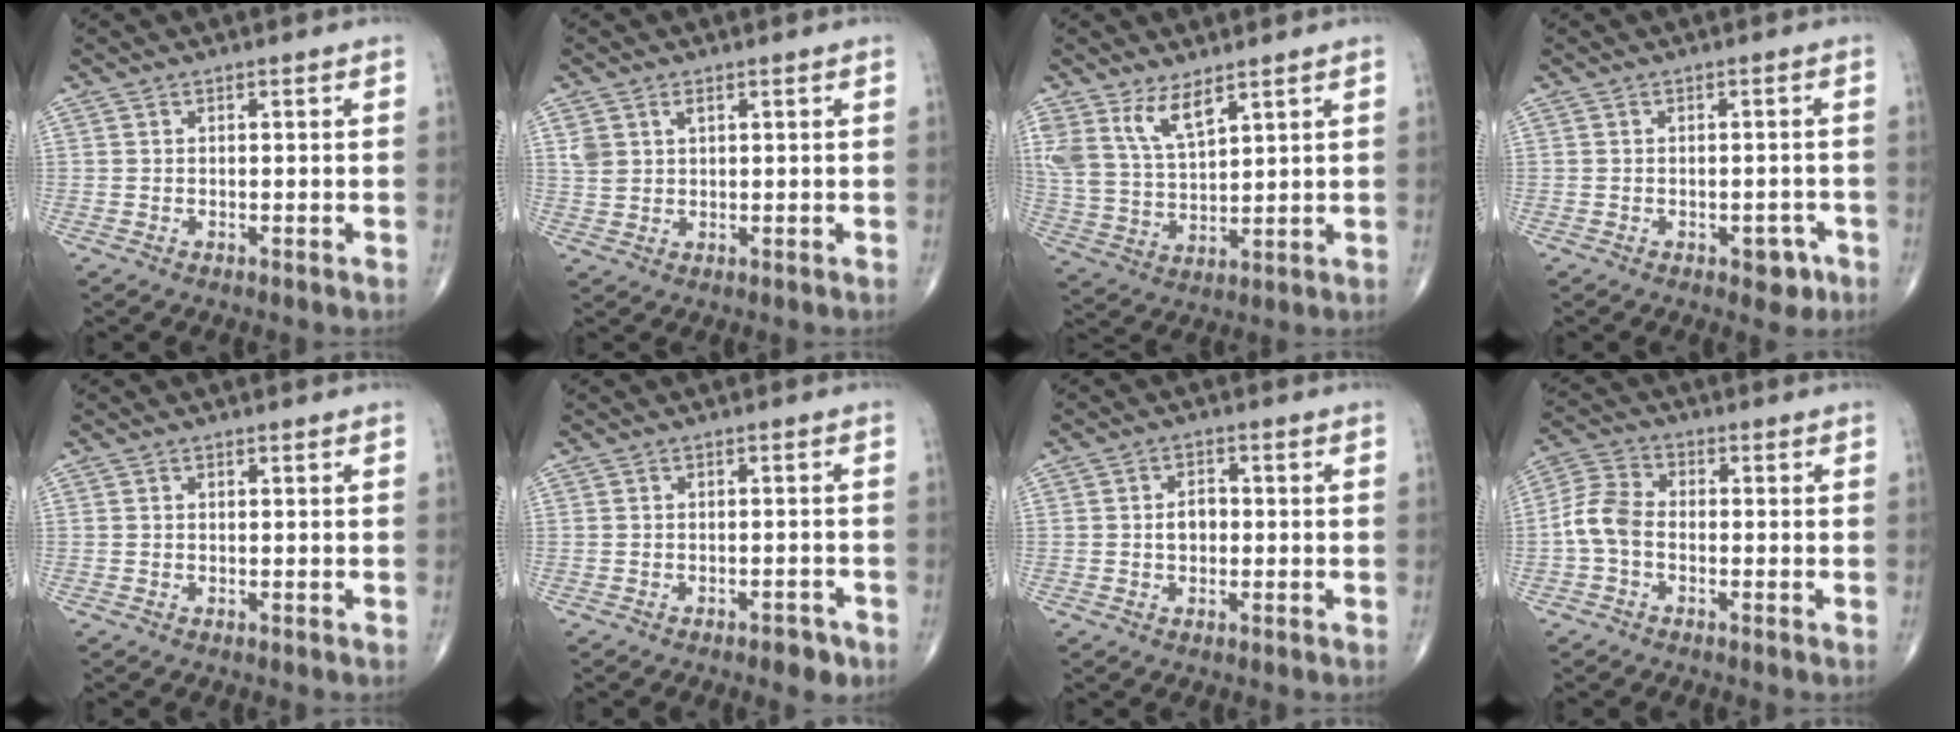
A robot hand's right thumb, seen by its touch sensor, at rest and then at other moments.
{"total": 3.2, "force": [1.5, 2.0, 2.0], "torque": [-0.038, -0.002, 0.037]}
{"total": 8.5, "force": [5.5, 3.4, 5.5], "torque": [-0.102, -0.029, 0.119]}
{"total": 3.6, "force": [-1.8, 2.1, 2.3], "torque": [-0.009, 0.010, -0.020]}
{"total": 0.0}
{"total": 3.0, "force": [-2.1, 1.3, 1.8], "torque": [-0.017, 0.011, -0.025]}
{"total": 3.3, "force": [-0.3, 2.4, 2.2], "torque": [-0.028, 0.011, -0.008]}
{"total": 6.4, "force": [-1.4, 4.2, 4.5], "torque": [-0.091, 0.020, -0.042]}